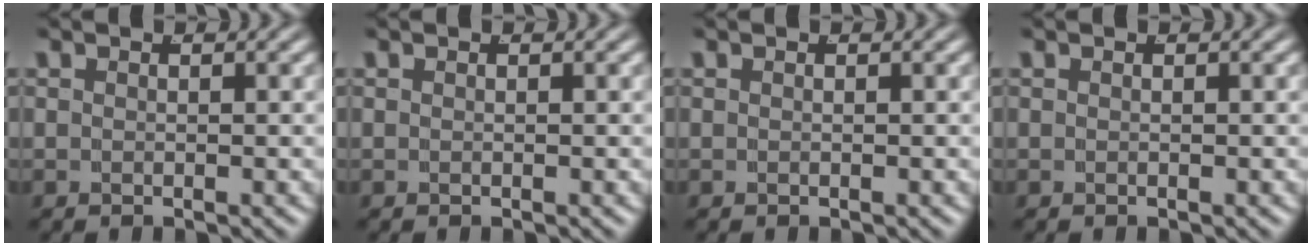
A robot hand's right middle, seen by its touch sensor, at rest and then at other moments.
{"total": 0.0}
{"total": 0.0}
{"total": 0.0}